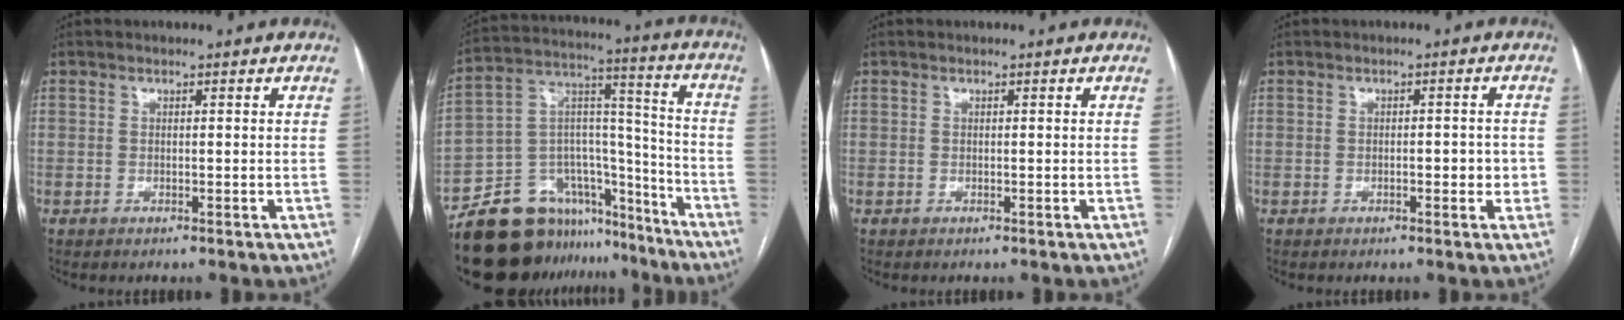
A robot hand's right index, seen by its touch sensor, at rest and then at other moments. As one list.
[{"total": 19.5, "force": [-16.2, 9.6, 5.0], "torque": [-0.078, 0.074, -0.253]}, {"total": 0.0}, {"total": 2.8, "force": [-0.4, 1.3, 2.4], "torque": [-0.034, 0.008, -0.001]}]